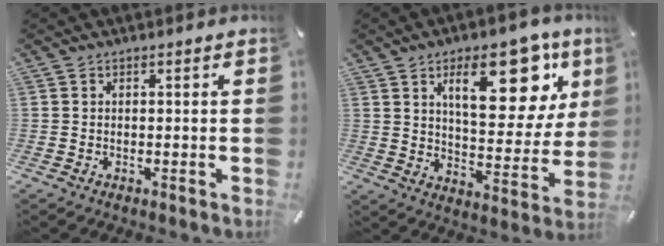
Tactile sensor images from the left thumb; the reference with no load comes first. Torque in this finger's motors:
{"motor_torque": [1.00, 1.63, 1.42, -1.35, 0.49]}